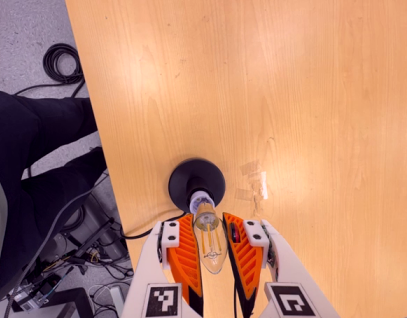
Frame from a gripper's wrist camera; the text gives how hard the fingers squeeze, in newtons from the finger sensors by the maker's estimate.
{"total": 19.6, "left": 21.2, "right": 18.1}